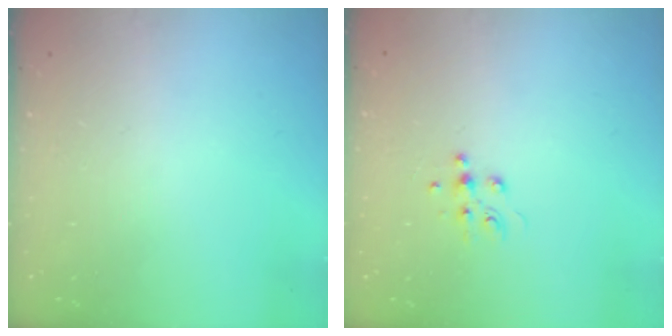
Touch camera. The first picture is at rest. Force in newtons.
{"total": 6.1, "press": 6.0, "slide": 1.3}